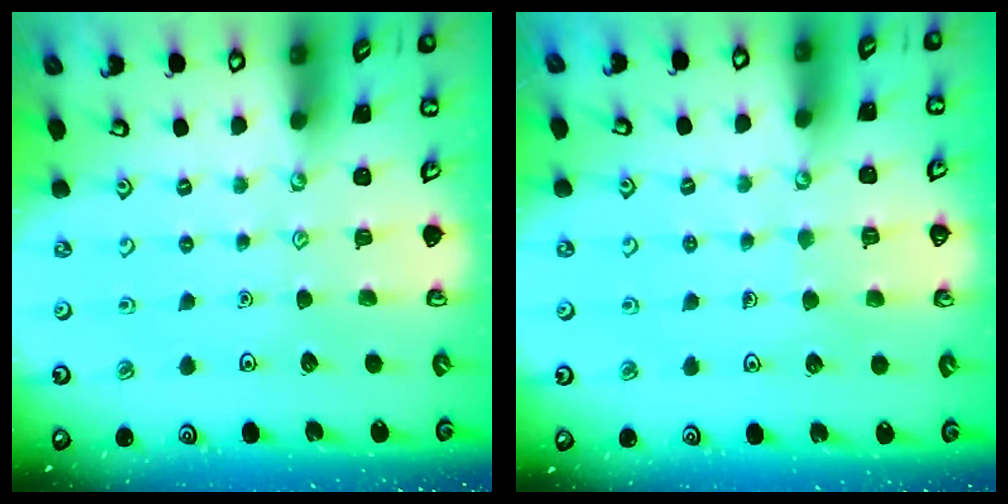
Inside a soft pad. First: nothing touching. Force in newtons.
{"total": 4.8, "press": 4.8, "slide": 0.4}